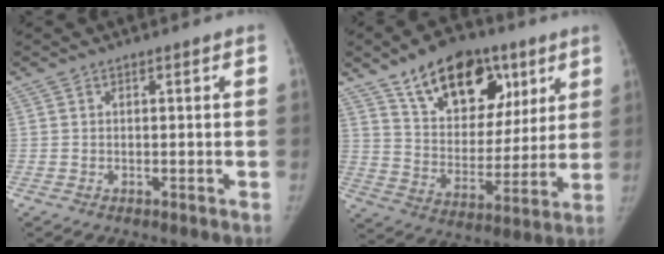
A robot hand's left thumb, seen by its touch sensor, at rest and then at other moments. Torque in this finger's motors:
{"motor_torque": [0.57, 0.62, 0.67, -0.19, 0.11]}